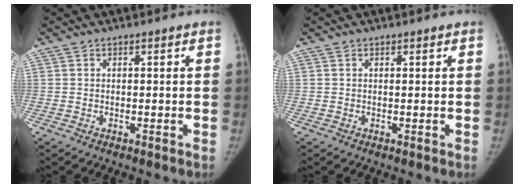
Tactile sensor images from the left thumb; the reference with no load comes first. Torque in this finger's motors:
{"motor_torque": [0.30, -0.05, -0.11, 0.01, -0.01]}